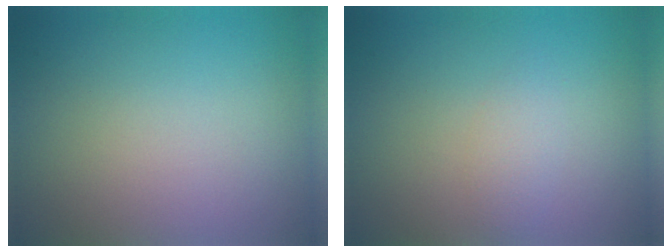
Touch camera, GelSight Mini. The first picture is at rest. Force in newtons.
{"total": 1.5, "press": 1.5, "slide": 0.0}